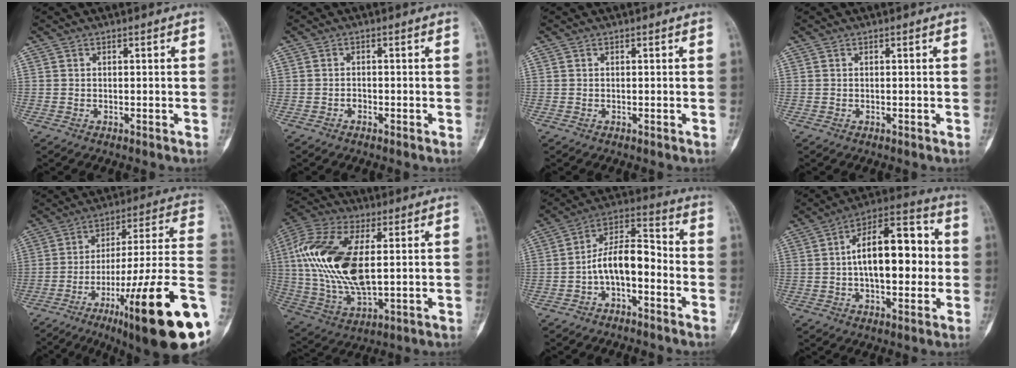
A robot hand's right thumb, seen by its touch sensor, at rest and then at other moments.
{"total": 0.9, "force": [-0.6, 0.5, 0.3], "torque": [-0.006, 0.000, -0.012]}
{"total": 0.0}
{"total": 0.0}
{"total": 27.3, "force": [-9.9, 3.9, 25.1], "torque": [-0.329, 0.040, -0.144]}
{"total": 21.1, "force": [2.8, 10.2, 18.3], "torque": [-0.392, -0.007, 0.050]}
{"total": 10.1, "force": [-3.0, 4.9, 8.2], "torque": [-0.132, 0.056, -0.063]}
{"total": 17.4, "force": [0.8, 8.7, 15.1], "torque": [-0.208, 0.032, 0.005]}